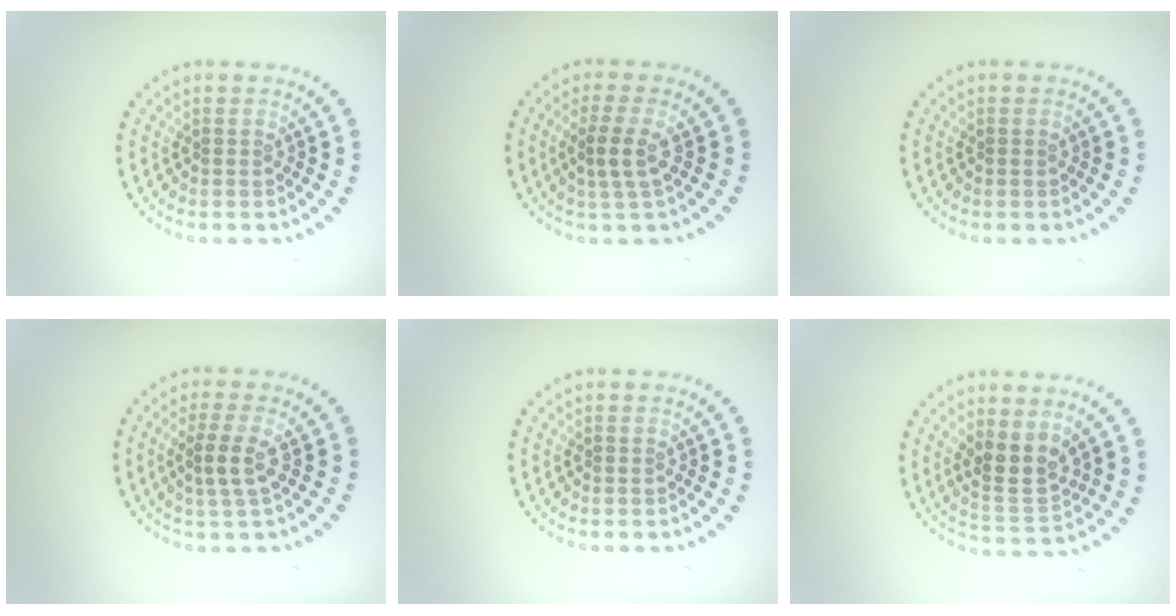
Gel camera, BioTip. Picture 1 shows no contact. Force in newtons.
{"total": 2.3, "press": 2.0, "slide": 1.1}
{"total": 0.0}
{"total": 2.3, "press": 2.0, "slide": 1.1}
{"total": 0.0}
{"total": 3.4, "press": 3.0, "slide": 1.6}